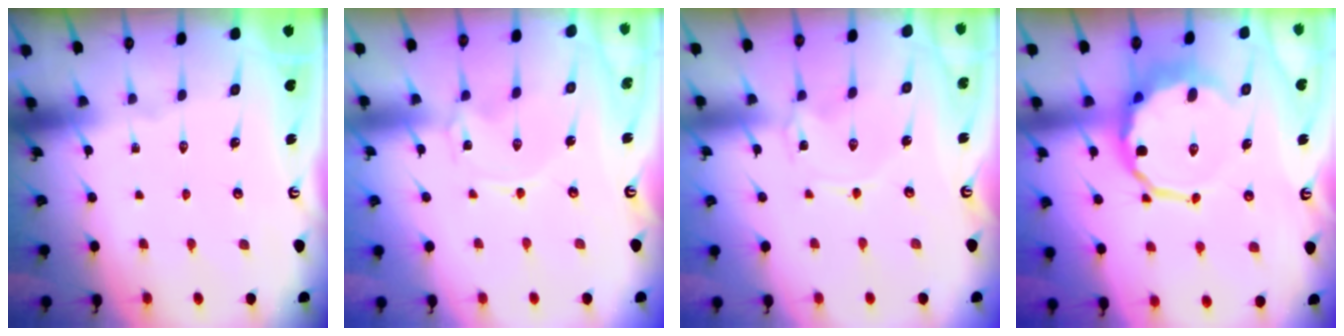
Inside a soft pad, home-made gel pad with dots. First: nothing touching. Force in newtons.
{"total": 0.0}
{"total": 1.5, "press": 1.5, "slide": 0.1}
{"total": 10.8, "press": 10.4, "slide": 2.8}